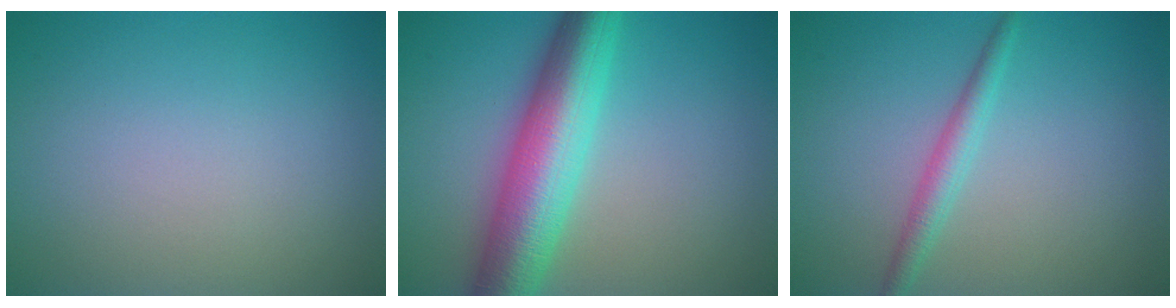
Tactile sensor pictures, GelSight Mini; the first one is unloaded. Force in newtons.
{"total": 8.9, "press": 8.9, "slide": 0.1}
{"total": 2.2, "press": 2.1, "slide": 0.0}